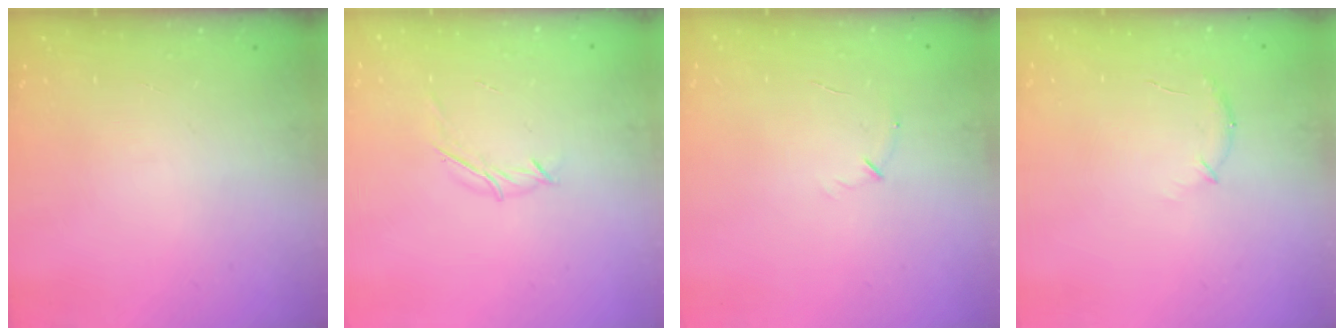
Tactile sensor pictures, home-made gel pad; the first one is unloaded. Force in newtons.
{"total": 3.9, "press": 3.8, "slide": 0.8}
{"total": 4.3, "press": 4.1, "slide": 1.1}
{"total": 6.9, "press": 6.7, "slide": 1.8}